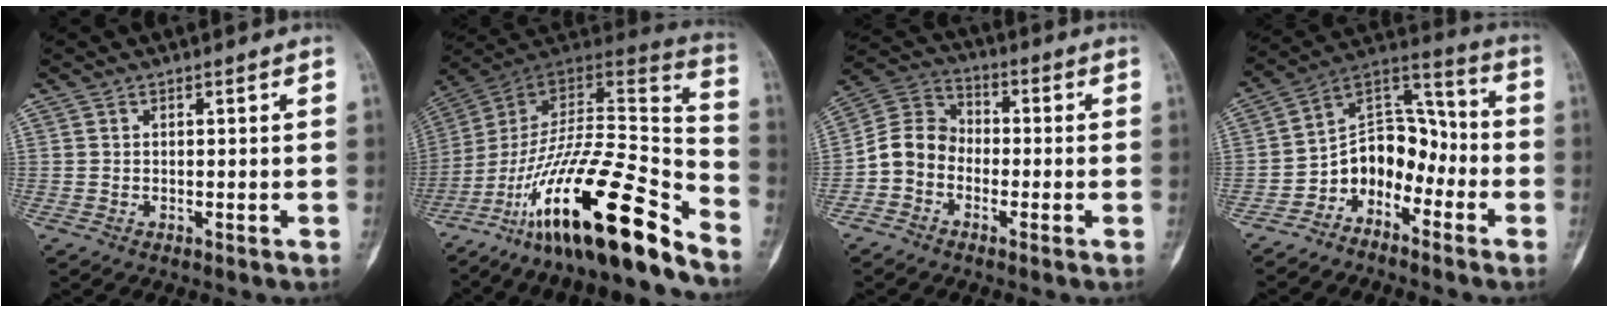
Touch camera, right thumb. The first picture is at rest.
{"total": 27.8, "force": [-18.7, 6.2, 19.6], "torque": [-0.290, 0.088, -0.312]}
{"total": 7.9, "force": [-2.5, 6.5, 3.7], "torque": [-0.056, 0.038, -0.063]}
{"total": 11.1, "force": [-5.2, 8.0, 5.5], "torque": [-0.048, 0.097, -0.108]}